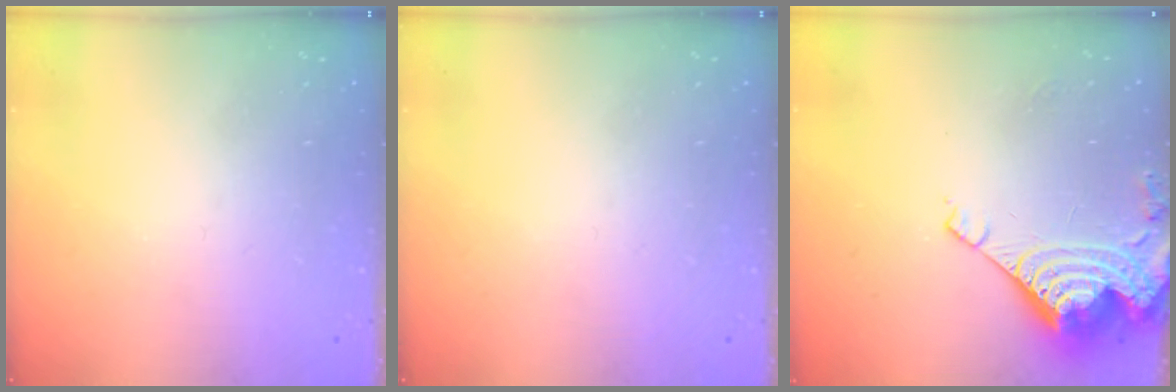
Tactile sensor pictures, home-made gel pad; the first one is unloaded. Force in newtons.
{"total": 0.0}
{"total": 12.0, "press": 11.9, "slide": 1.0}